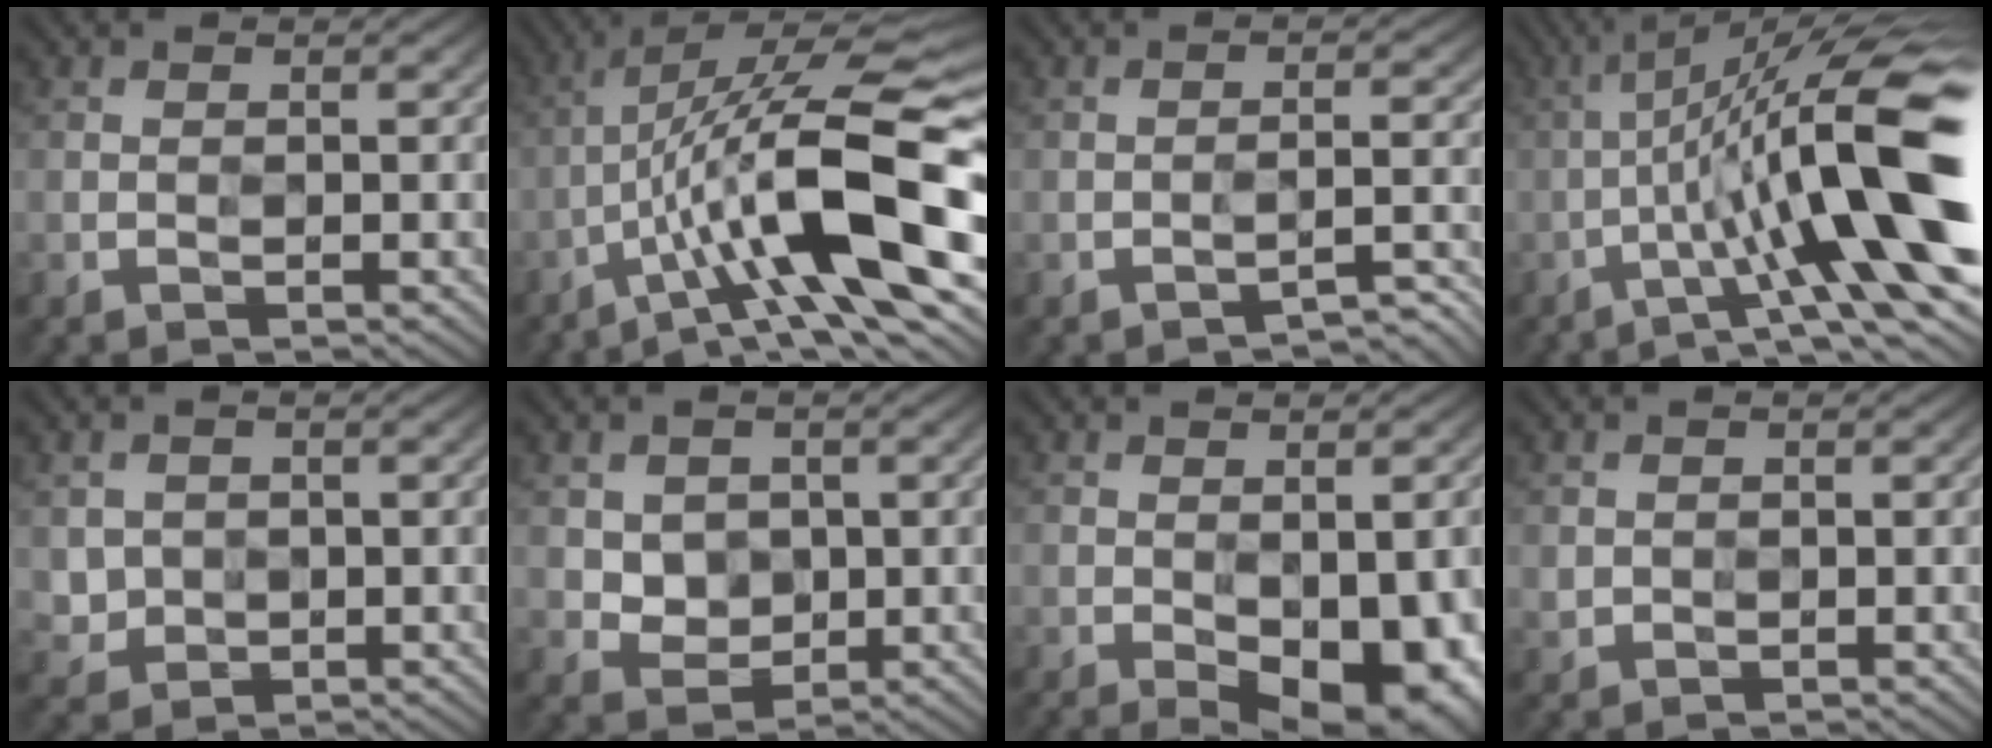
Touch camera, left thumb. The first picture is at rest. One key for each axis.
{"total": 15.5, "fx": -4.0, "fy": 4.2, "fz": 14.4, "tx": -0.243, "ty": 0.021, "tz": -0.061}
{"total": 2.0, "fx": -1.6, "fy": 0.1, "fz": 1.2, "tx": -0.006, "ty": 0.013, "tz": -0.026}
{"total": 16.0, "fx": -1.7, "fy": 3.2, "fz": 15.6, "tx": -0.228, "ty": 0.030, "tz": -0.015}
{"total": 3.0, "fx": 1.5, "fy": 2.5, "fz": -0.6, "tx": -0.009, "ty": -0.012, "tz": 0.030}
{"total": 3.2, "fx": 1.7, "fy": 2.7, "fz": -0.1, "tx": -0.013, "ty": -0.005, "tz": 0.032}
{"total": 9.8, "fx": -3.9, "fy": 4.8, "fz": 7.5, "tx": -0.102, "ty": -0.032, "tz": -0.043}
{"total": 1.0, "fx": 0.3, "fy": 0.9, "fz": -0.1, "tx": -0.004, "ty": -0.003, "tz": 0.008}